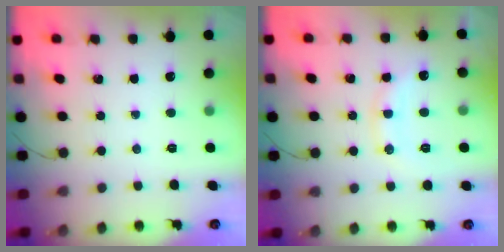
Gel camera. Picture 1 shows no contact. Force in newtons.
{"total": 11.5, "press": 11.5, "slide": 0.5}